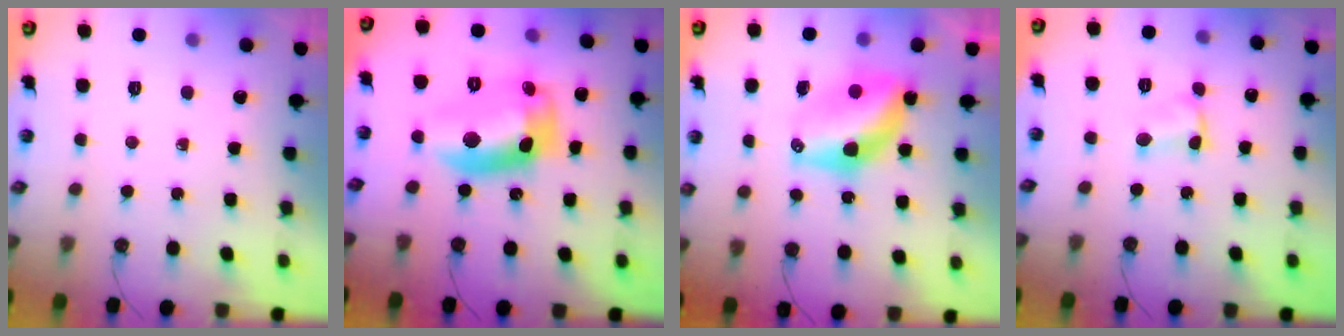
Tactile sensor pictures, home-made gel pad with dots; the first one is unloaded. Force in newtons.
{"total": 17.3, "press": 16.6, "slide": 4.7}
{"total": 8.2, "press": 8.2, "slide": 0.9}
{"total": 2.9, "press": 2.8, "slide": 0.3}